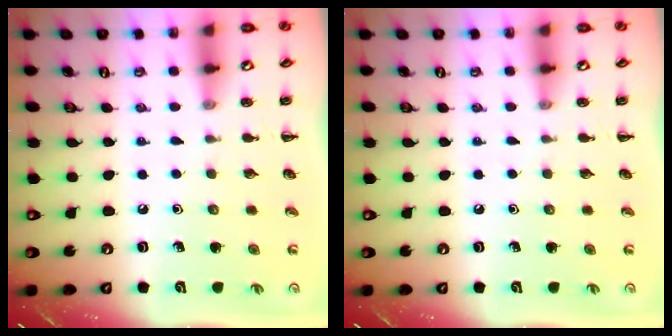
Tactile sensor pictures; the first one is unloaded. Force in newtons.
{"total": 0.0}